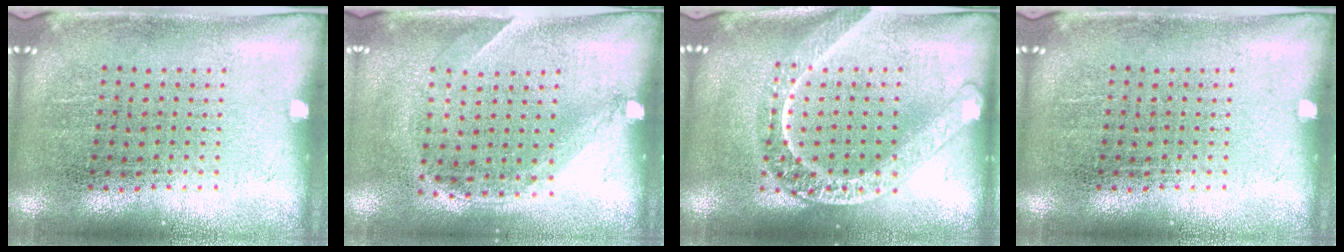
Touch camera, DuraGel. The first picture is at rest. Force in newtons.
{"total": 1.4, "press": 1.0, "slide": 1.0}
{"total": 2.3, "press": 2.3, "slide": 0.2}
{"total": 0.0}